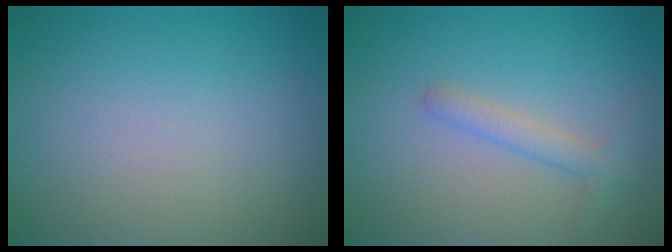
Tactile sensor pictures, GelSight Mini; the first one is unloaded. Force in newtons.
{"total": 1.8, "press": 1.8, "slide": 0.0}